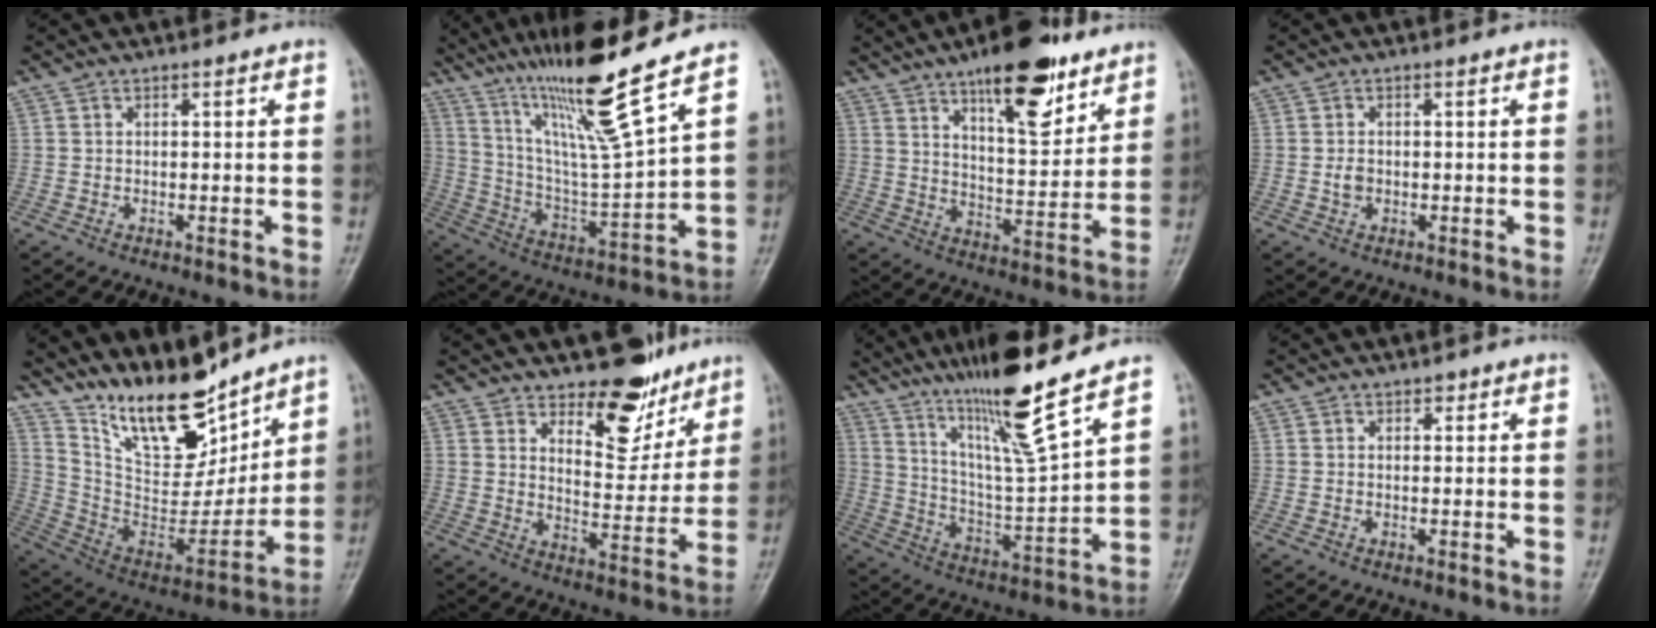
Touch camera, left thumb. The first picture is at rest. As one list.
[{"total": 17.7, "force": [12.8, -0.1, 12.3], "torque": [-0.204, -0.068, 0.236]}, {"total": 16.3, "force": [10.2, 5.8, 11.3], "torque": [-0.135, -0.058, 0.161]}, {"total": 1.9, "force": [-0.2, 1.5, 1.2], "torque": [-0.017, 0.002, -0.005]}, {"total": 19.3, "force": [15.0, 7.2, 9.8], "torque": [-0.120, -0.090, 0.280]}, {"total": 11.7, "force": [8.4, 5.3, 6.2], "torque": [-0.051, -0.067, 0.136]}, {"total": 16.3, "force": [11.9, 0.2, 11.1], "torque": [-0.185, -0.069, 0.217]}, {"total": 0.8, "force": [0.5, 0.6, 0.3], "torque": [0.003, -0.001, 0.004]}]